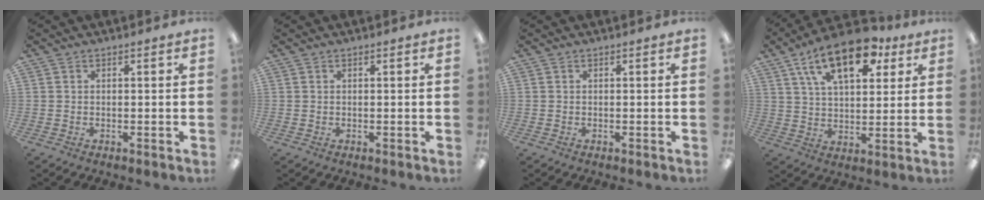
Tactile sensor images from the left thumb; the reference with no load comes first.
{"total": 0.0}
{"total": 0.0}
{"total": 17.8, "force": [9.8, 8.9, 11.9], "torque": [-0.187, -0.030, 0.167]}